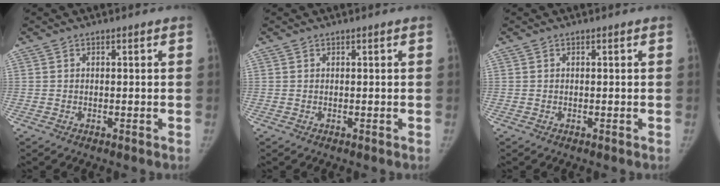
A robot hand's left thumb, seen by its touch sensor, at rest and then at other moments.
{"total": 0.0}
{"total": 0.0}